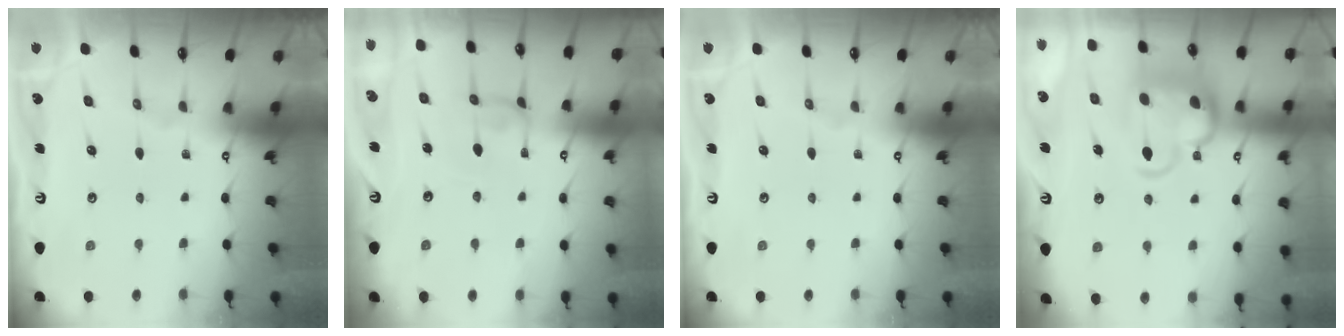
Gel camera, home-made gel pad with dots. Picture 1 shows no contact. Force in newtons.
{"total": 0.0}
{"total": 0.0}
{"total": 7.1, "press": 7.0, "slide": 1.1}